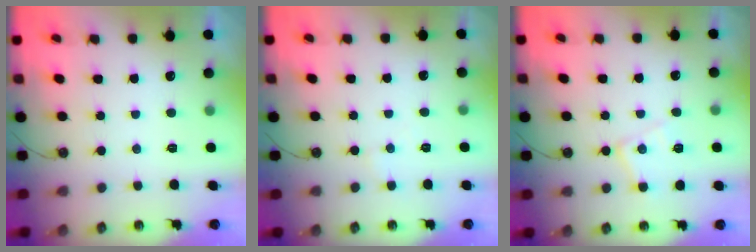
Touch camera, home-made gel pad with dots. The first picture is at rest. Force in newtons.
{"total": 2.6, "press": 2.5, "slide": 0.5}
{"total": 9.3, "press": 9.3, "slide": 0.7}